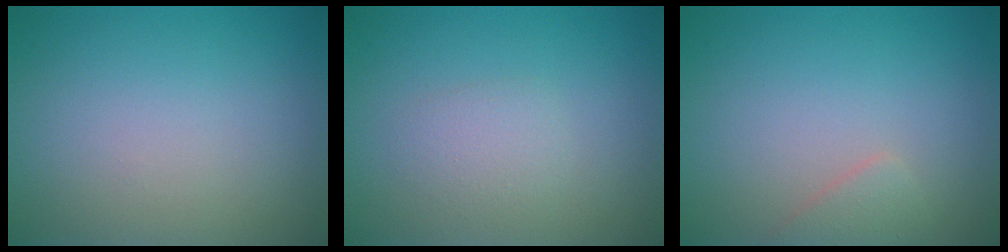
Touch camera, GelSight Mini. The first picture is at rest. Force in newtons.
{"total": 1.6, "press": 1.6, "slide": 0.1}
{"total": 1.3, "press": 1.3, "slide": 0.1}